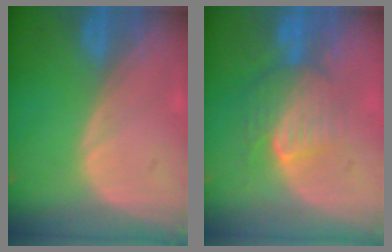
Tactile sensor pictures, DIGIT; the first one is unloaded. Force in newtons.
{"total": 7.5, "press": 7.3, "slide": 1.6}